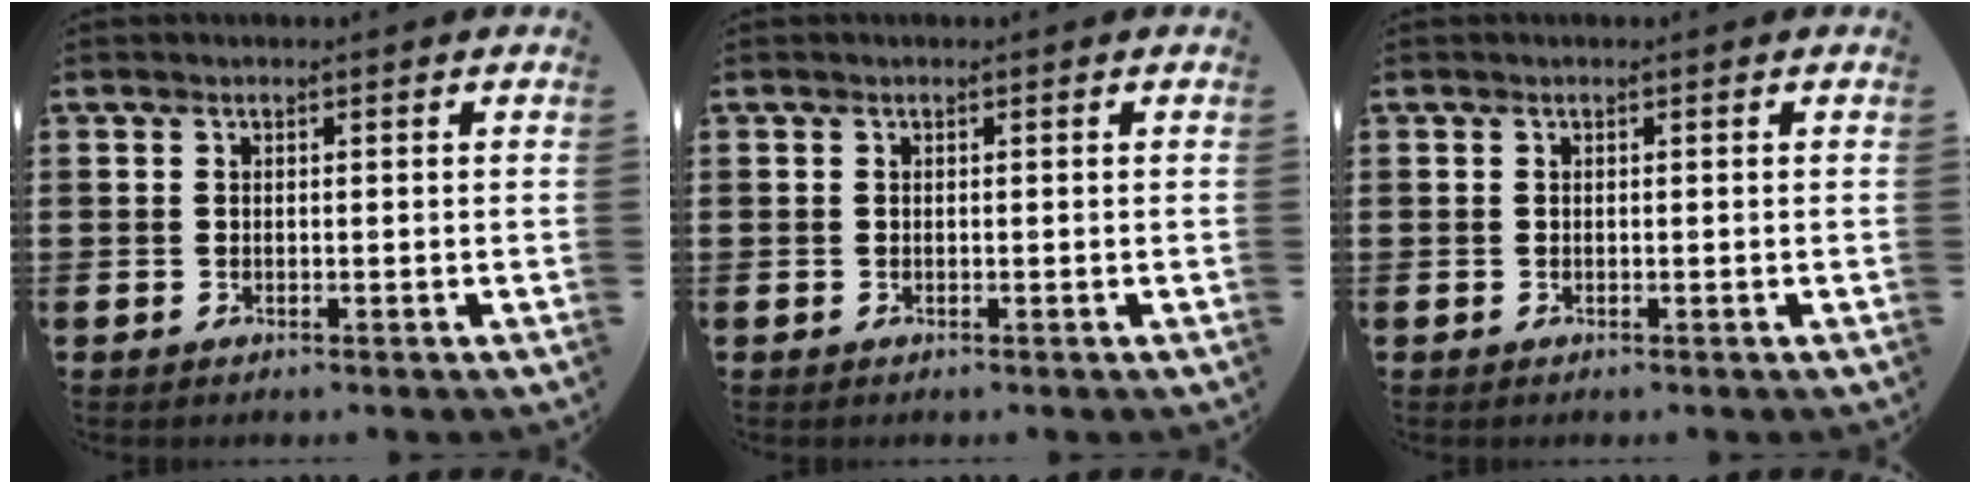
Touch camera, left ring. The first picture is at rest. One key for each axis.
{"total": 0.0}
{"total": 0.0}